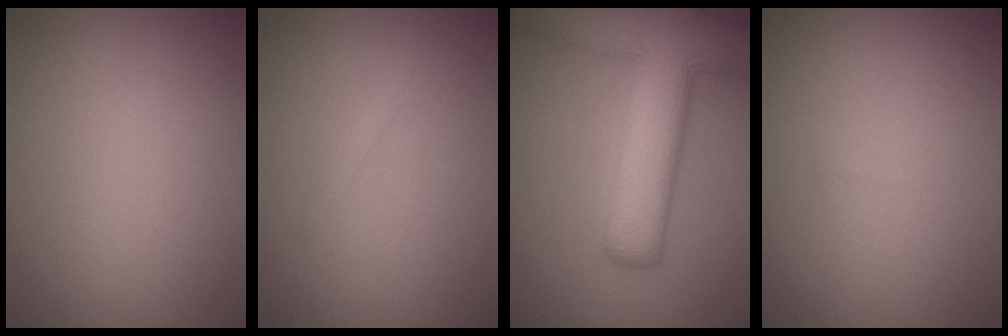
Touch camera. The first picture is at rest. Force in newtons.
{"total": 0.8, "press": 0.8, "slide": 0.1}
{"total": 11.0, "press": 10.9, "slide": 0.7}
{"total": 0.0}